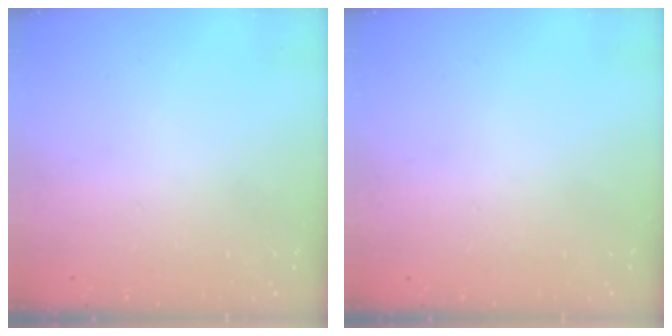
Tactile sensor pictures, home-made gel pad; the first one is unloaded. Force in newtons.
{"total": 0.0}